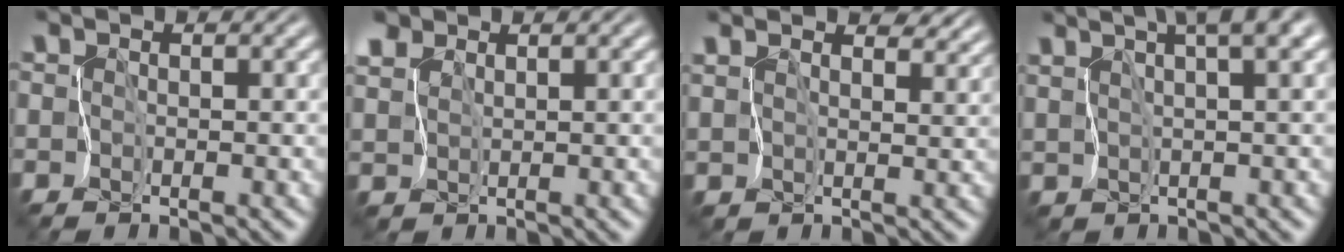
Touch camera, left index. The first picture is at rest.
{"total": 1.7, "force": [1.6, 0.5, -0.2], "torque": [-0.008, 0.005, 0.031]}
{"total": 4.7, "force": [4.0, 1.7, 1.8], "torque": [-0.045, 0.001, 0.054]}
{"total": 5.9, "force": [3.9, 0.8, 4.3], "torque": [-0.075, 0.017, 0.068]}